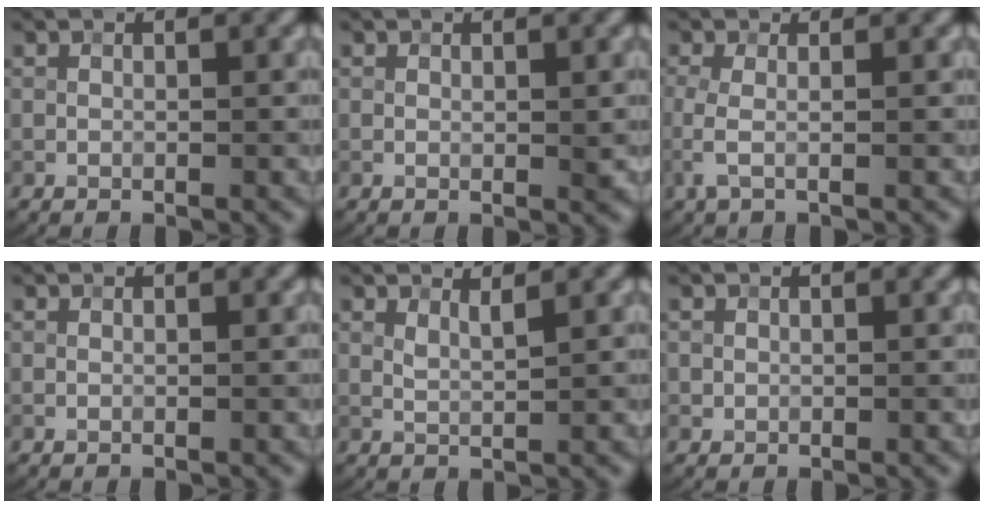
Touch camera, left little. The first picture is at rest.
{"total": 0.5, "force": [0.1, 0.2, 0.5], "torque": [-0.003, -0.002, 0.001]}
{"total": 2.0, "force": [-0.2, 0.6, 1.9], "torque": [-0.043, -0.004, -0.008]}
{"total": 0.0}
{"total": 1.3, "force": [0.9, 0.3, 0.9], "torque": [-0.022, -0.002, 0.015]}
{"total": 0.6, "force": [0.0, 0.6, 0.0], "torque": [0.009, -0.004, 0.001]}